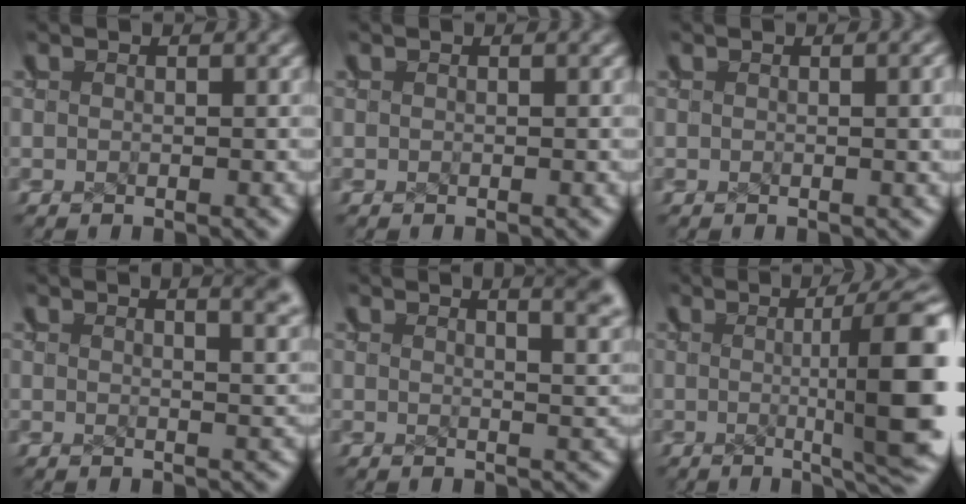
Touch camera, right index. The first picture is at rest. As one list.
[{"total": 0.0}, {"total": 0.5, "force": [0.2, -0.3, 0.3], "torque": [-0.008, 0.000, 0.008]}, {"total": 5.1, "force": [3.5, 1.6, 3.3], "torque": [-0.032, 0.014, 0.045]}, {"total": 6.7, "force": [4.2, 2.5, 4.6], "torque": [-0.041, 0.022, 0.051]}, {"total": 9.8, "force": [-2.6, 1.8, 9.3], "torque": [-0.079, 0.010, -0.036]}]